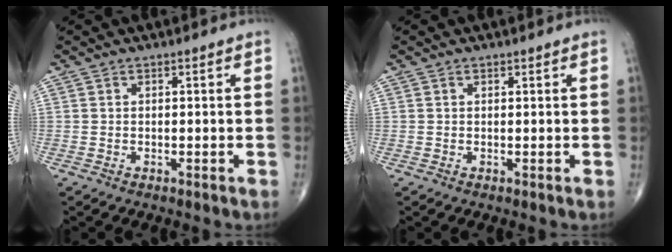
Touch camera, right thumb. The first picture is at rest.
{"total": 0.0}